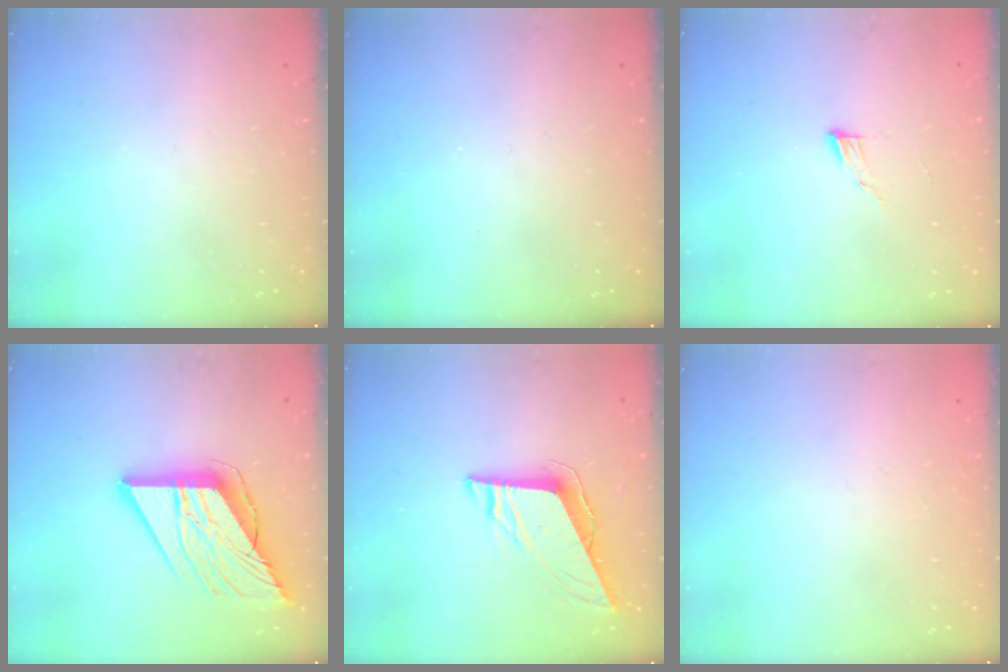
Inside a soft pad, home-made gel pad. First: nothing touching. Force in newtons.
{"total": 0.0}
{"total": 4.7, "press": 4.7, "slide": 0.4}
{"total": 15.2, "press": 15.1, "slide": 1.6}
{"total": 8.9, "press": 8.8, "slide": 1.3}
{"total": 0.8, "press": 0.8, "slide": 0.1}